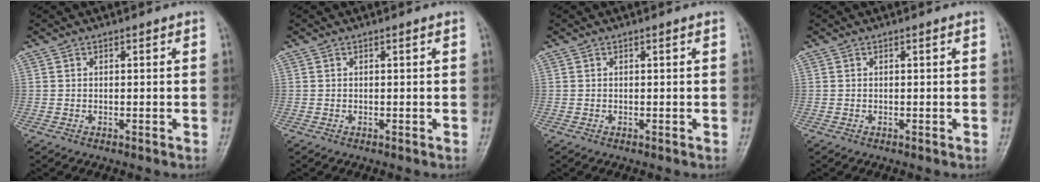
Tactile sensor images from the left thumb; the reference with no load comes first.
{"total": 0.0}
{"total": 0.0}
{"total": 0.0}